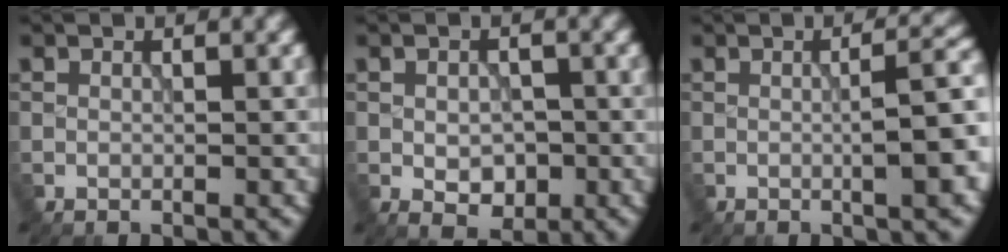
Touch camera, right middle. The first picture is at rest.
{"total": 3.0, "force": [-0.7, 2.0, 2.1], "torque": [-0.033, -0.006, -0.010]}
{"total": 6.3, "force": [-0.2, 1.6, 6.1], "torque": [-0.073, 0.002, 0.002]}